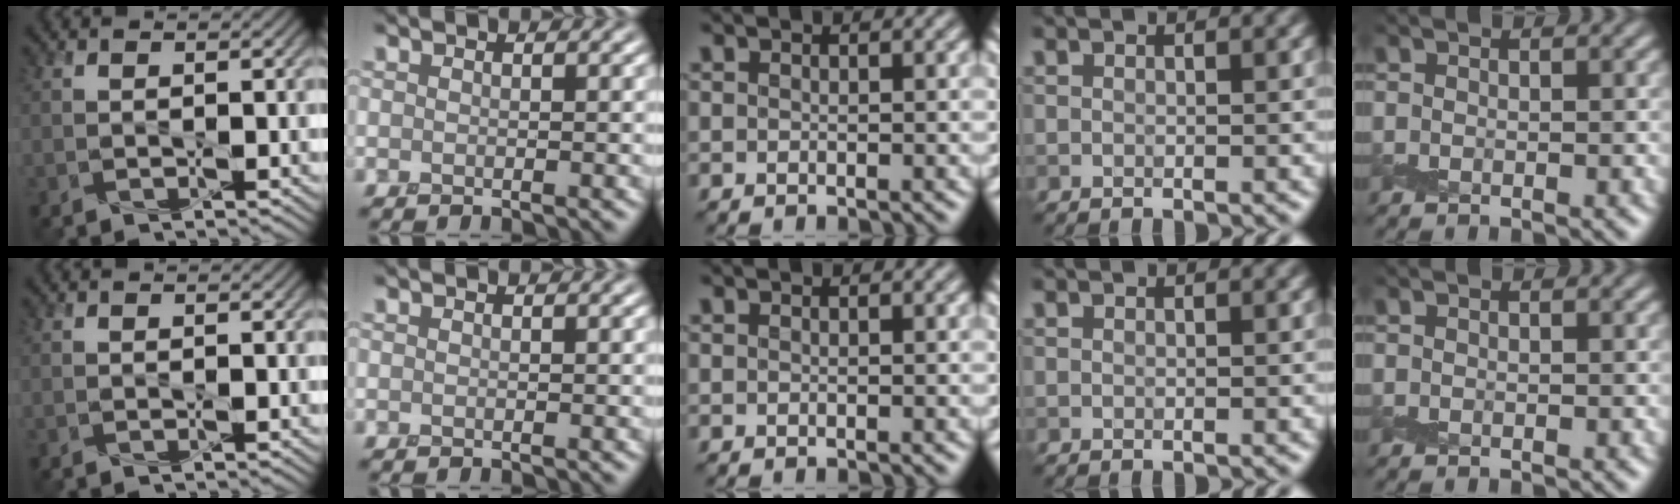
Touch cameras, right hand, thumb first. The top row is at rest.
{}